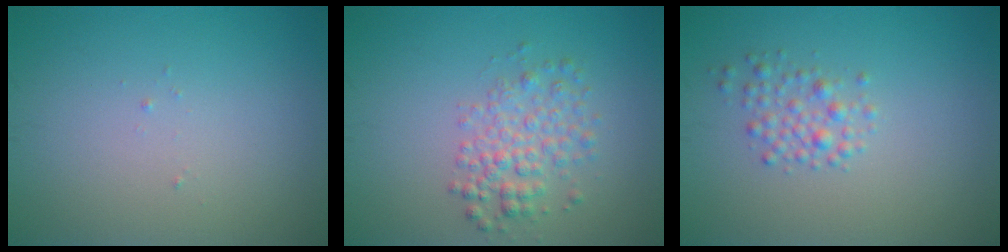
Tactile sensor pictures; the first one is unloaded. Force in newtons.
{"total": 3.2, "press": 3.2, "slide": 0.1}
{"total": 2.0, "press": 2.0, "slide": 0.0}